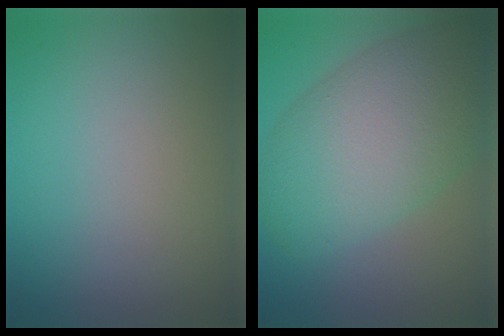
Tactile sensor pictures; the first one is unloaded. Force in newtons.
{"total": 10.2, "press": 10.2, "slide": 0.3}